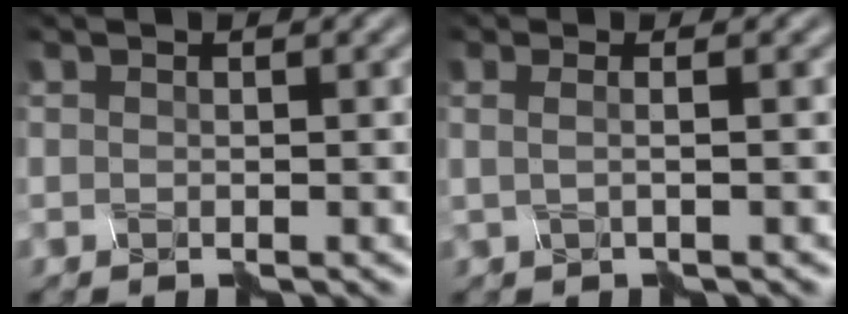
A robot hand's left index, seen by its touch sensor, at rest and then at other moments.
{"total": 2.6, "force": [0.2, 1.4, 2.2], "torque": [-0.020, 0.019, -0.024]}